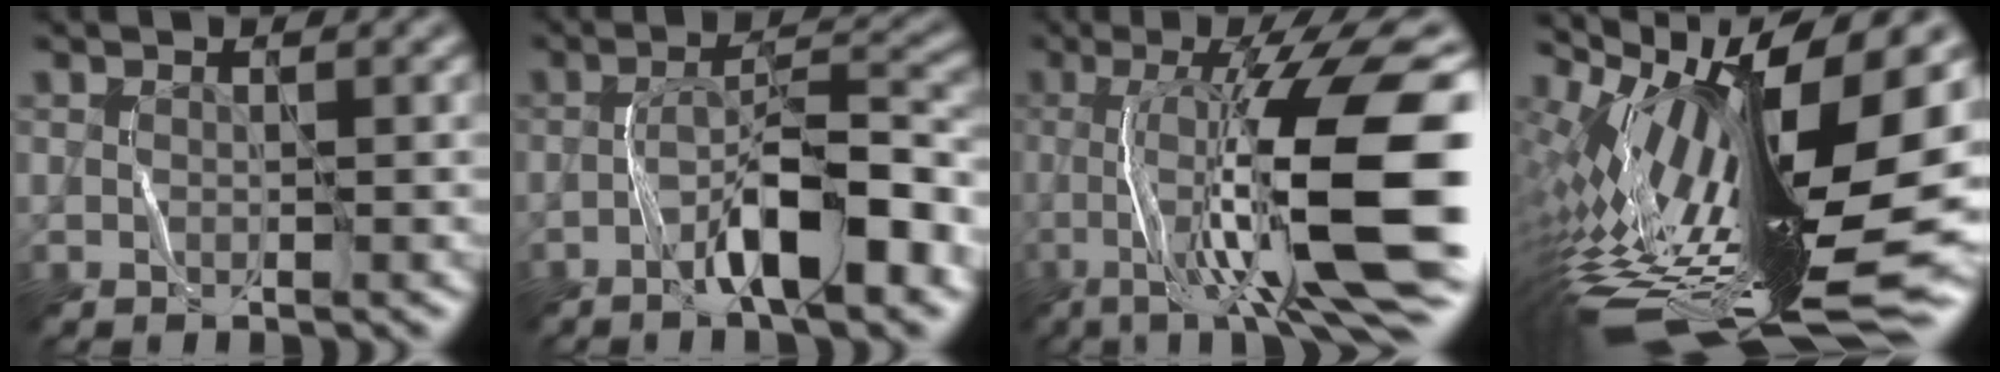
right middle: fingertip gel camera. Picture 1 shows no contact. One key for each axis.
{"total": 6.9, "fx": -3.8, "fy": 1.3, "fz": 5.6, "tx": -0.091, "ty": 0.032, "tz": -0.058}
{"total": 14.4, "fx": -3.0, "fy": 3.1, "fz": 13.7, "tx": -0.216, "ty": 0.023, "tz": -0.042}
{"total": 17.6, "fx": -1.1, "fy": 6.5, "fz": 16.4, "tx": -0.273, "ty": -0.005, "tz": -0.014}